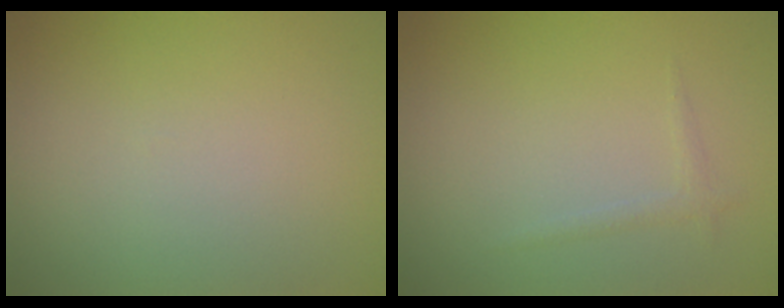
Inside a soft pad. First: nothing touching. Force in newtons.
{"total": 0.7, "press": 0.7, "slide": 0.1}